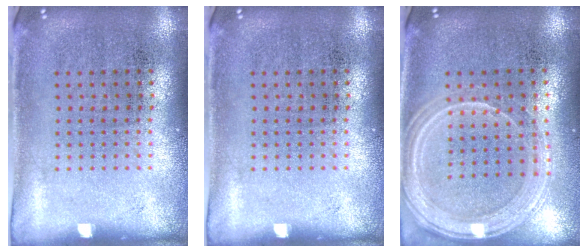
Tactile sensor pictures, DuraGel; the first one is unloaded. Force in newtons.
{"total": 0.0}
{"total": 1.4, "press": 1.4, "slide": 0.2}